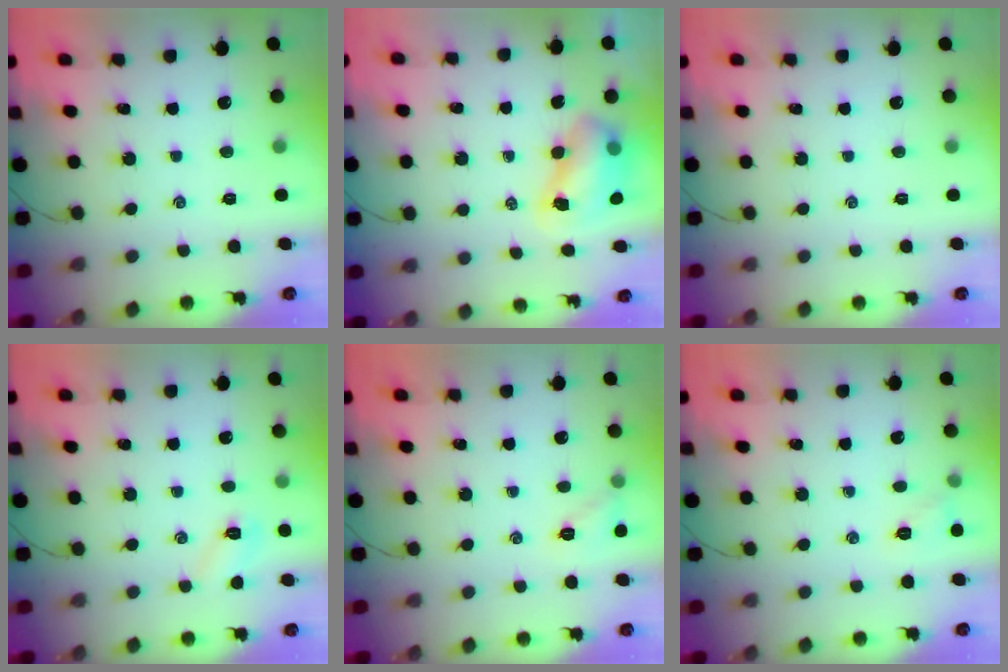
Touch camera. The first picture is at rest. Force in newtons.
{"total": 7.6, "press": 7.4, "slide": 1.7}
{"total": 0.0}
{"total": 4.3, "press": 4.2, "slide": 1.1}
{"total": 6.7, "press": 6.6, "slide": 1.4}
{"total": 5.7, "press": 5.6, "slide": 1.2}